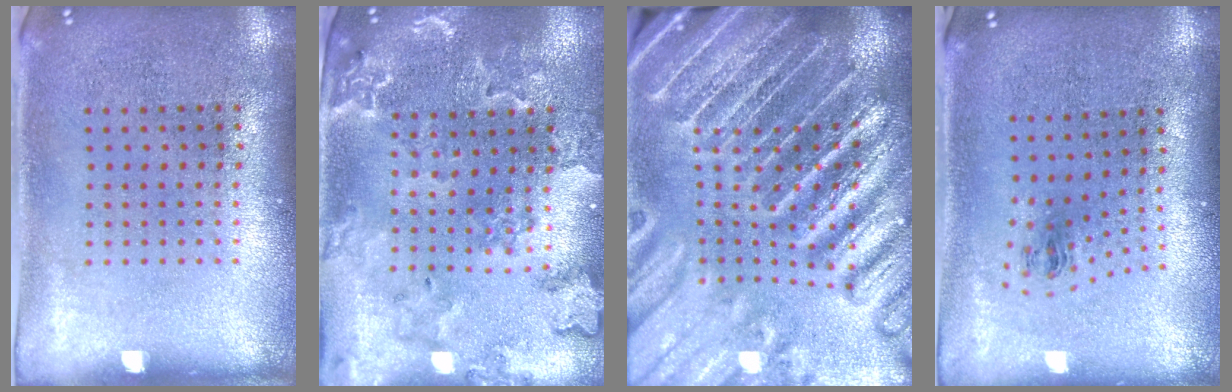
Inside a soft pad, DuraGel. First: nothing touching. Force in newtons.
{"total": 1.8, "press": 1.8, "slide": 0.3}
{"total": 5.4, "press": 4.7, "slide": 2.6}
{"total": 1.0, "press": 0.4, "slide": 0.9}